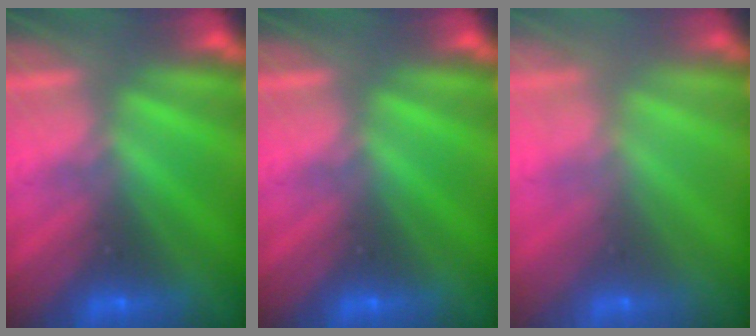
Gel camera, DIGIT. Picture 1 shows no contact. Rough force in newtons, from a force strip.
{"total": 0.0}
{"total": 2.8}